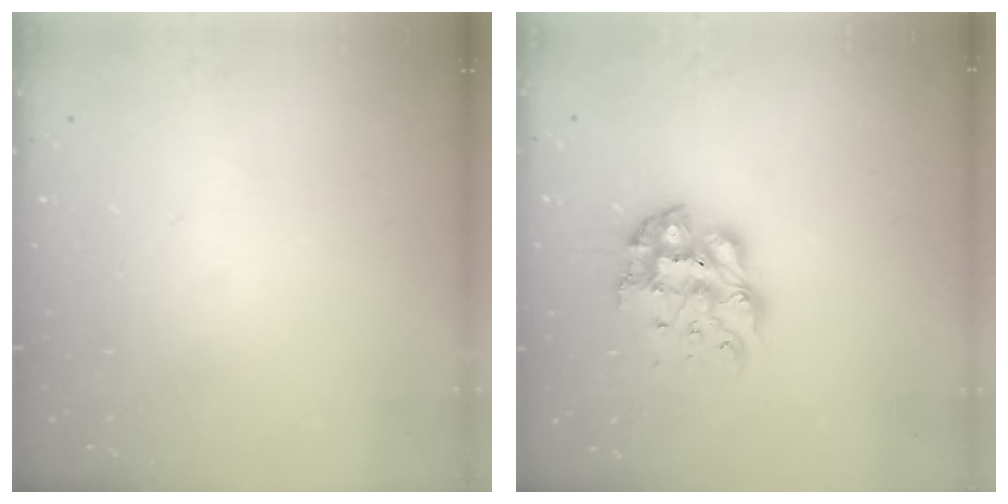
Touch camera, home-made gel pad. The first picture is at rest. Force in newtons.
{"total": 10.5, "press": 10.5, "slide": 0.8}